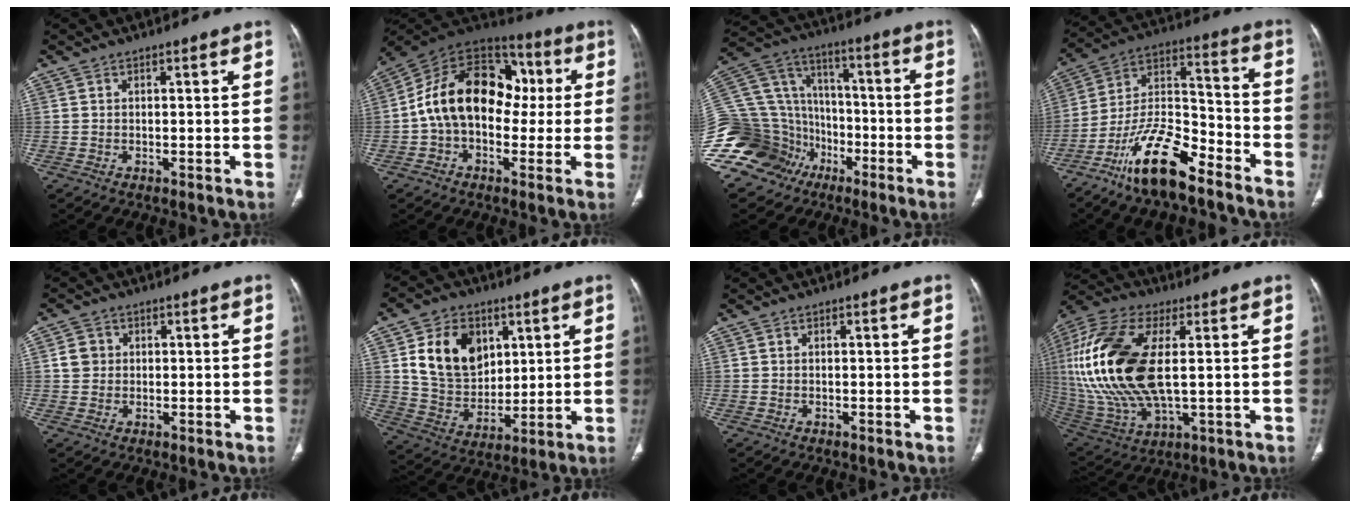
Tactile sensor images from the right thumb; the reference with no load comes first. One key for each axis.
{"total": 18.7, "fx": 0.2, "fy": 13.1, "fz": 13.3, "tx": -0.190, "ty": 0.051, "tz": -0.009}
{"total": 26.0, "fx": -11.8, "fy": 20.4, "fz": 11.0, "tx": -0.244, "ty": 0.086, "tz": -0.201}
{"total": 16.8, "fx": -11.5, "fy": 5.8, "fz": 10.8, "tx": -0.187, "ty": 0.080, "tz": -0.211}
{"total": 3.2, "fx": 0.5, "fy": 3.0, "fz": 1.1, "tx": -0.005, "ty": 0.005, "tz": 0.008}
{"total": 15.4, "fx": 5.4, "fy": 11.4, "fz": 8.8, "tx": -0.111, "ty": -0.022, "tz": 0.108}
{"total": 0.0}
{"total": 25.1, "fx": 2.9, "fy": 12.1, "fz": 21.8, "tx": -0.479, "ty": -0.010, "tz": 0.057}